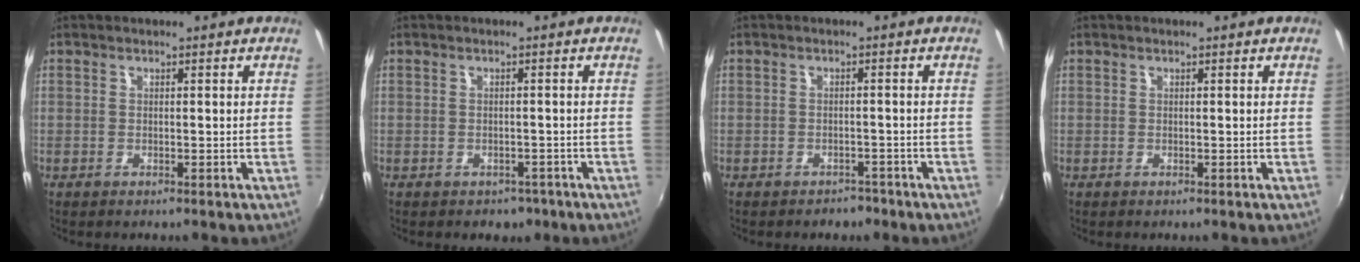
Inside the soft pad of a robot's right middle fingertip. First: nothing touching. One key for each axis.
{"total": 3.8, "fx": -2.5, "fy": 2.5, "fz": 1.3, "tx": -0.028, "ty": -0.008, "tz": -0.028}
{"total": 3.4, "fx": -2.8, "fy": 1.7, "fz": 0.8, "tx": -0.017, "ty": -0.002, "tz": -0.035}
{"total": 0.0}